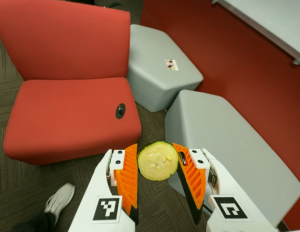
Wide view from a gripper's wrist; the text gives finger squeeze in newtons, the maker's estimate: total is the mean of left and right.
{"total": 8.9, "left": 9.3, "right": 8.6}